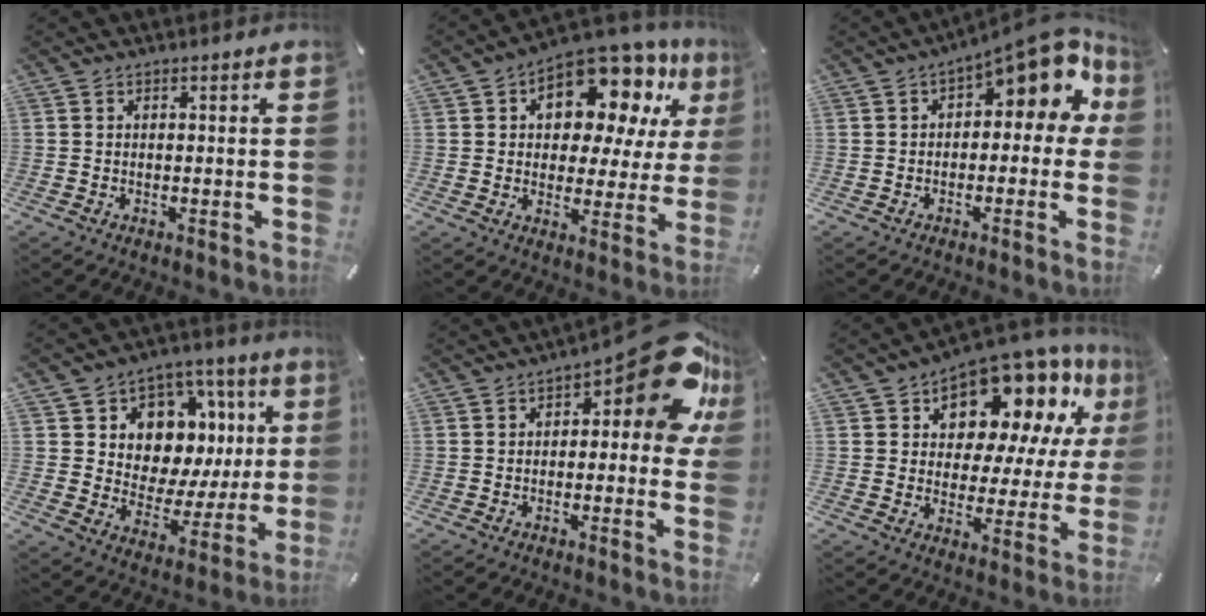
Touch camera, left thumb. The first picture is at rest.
{"total": 14.7, "force": [9.1, 8.1, 8.1], "torque": [-0.127, -0.068, 0.158]}
{"total": 11.2, "force": [5.2, 5.0, 8.5], "torque": [-0.113, -0.041, 0.088]}
{"total": 10.4, "force": [4.3, 8.7, 3.6], "torque": [-0.045, -0.055, 0.082]}
{"total": 17.2, "force": [7.1, 7.0, 14.0], "torque": [-0.167, -0.057, 0.115]}
{"total": 14.9, "force": [11.2, 7.6, 6.3], "torque": [-0.110, -0.094, 0.193]}